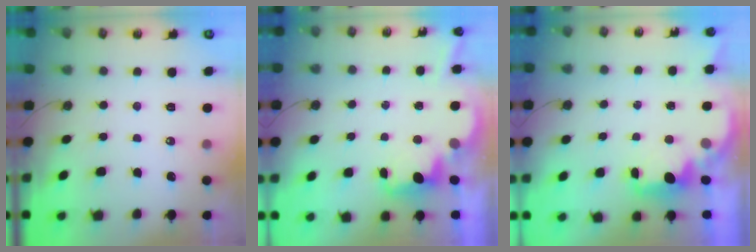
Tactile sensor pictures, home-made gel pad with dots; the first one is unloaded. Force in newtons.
{"total": 3.5, "press": 3.5, "slide": 0.7}
{"total": 2.2, "press": 2.1, "slide": 0.7}